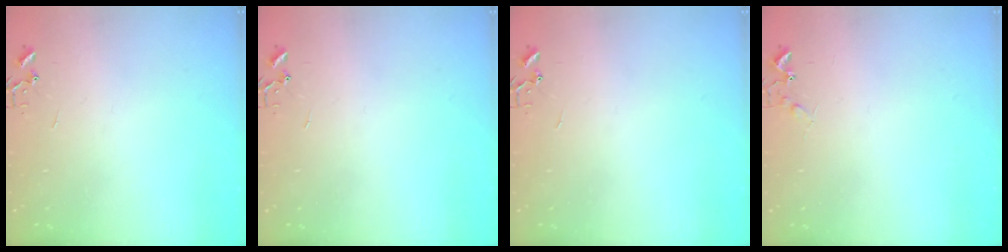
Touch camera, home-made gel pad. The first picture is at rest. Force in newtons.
{"total": 0.0}
{"total": 0.0}
{"total": 6.6, "press": 6.6, "slide": 0.8}